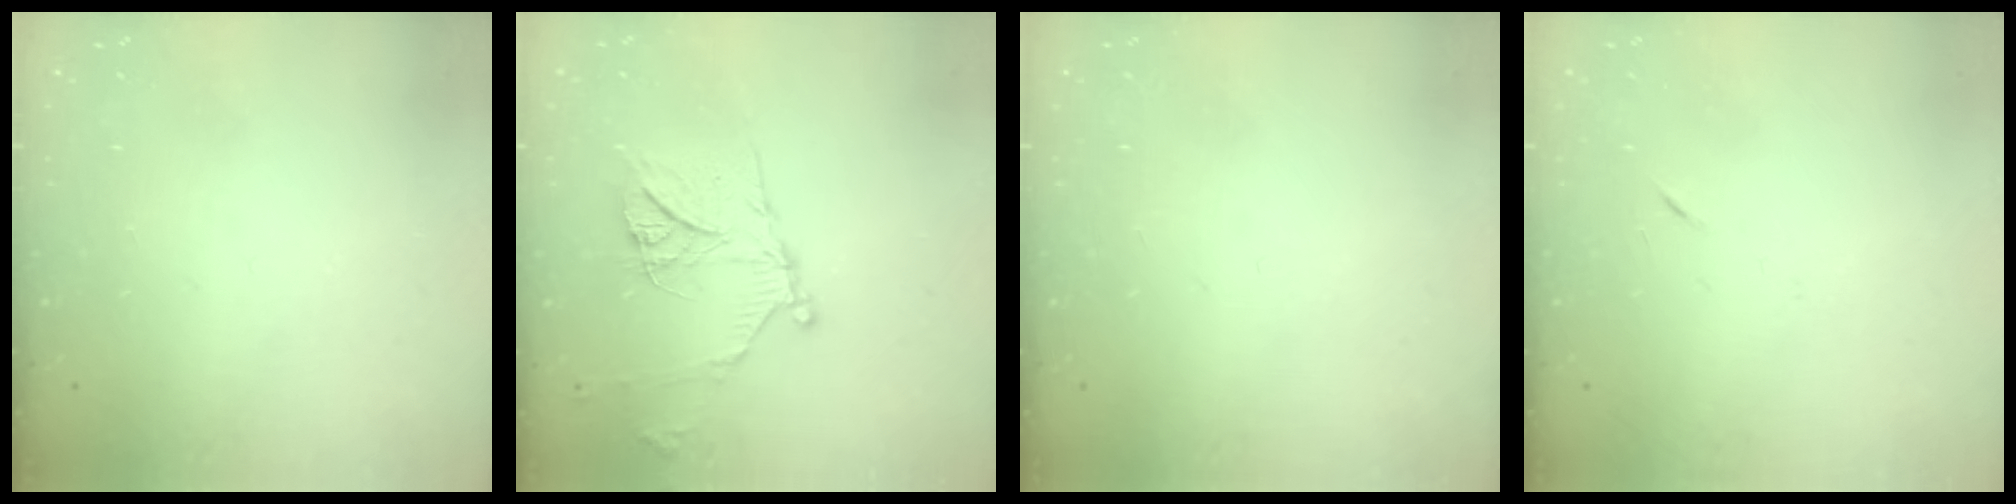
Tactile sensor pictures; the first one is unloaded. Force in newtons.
{"total": 15.6, "press": 15.5, "slide": 1.4}
{"total": 0.0}
{"total": 3.7, "press": 3.6, "slide": 0.9}